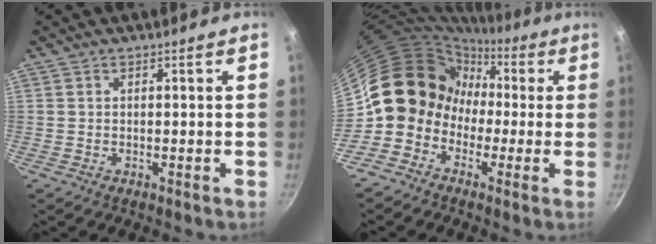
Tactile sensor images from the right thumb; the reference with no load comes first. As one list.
[{"total": 12.1, "force": [-1.9, 10.9, 4.7], "torque": [-0.026, 0.045, -0.054]}]